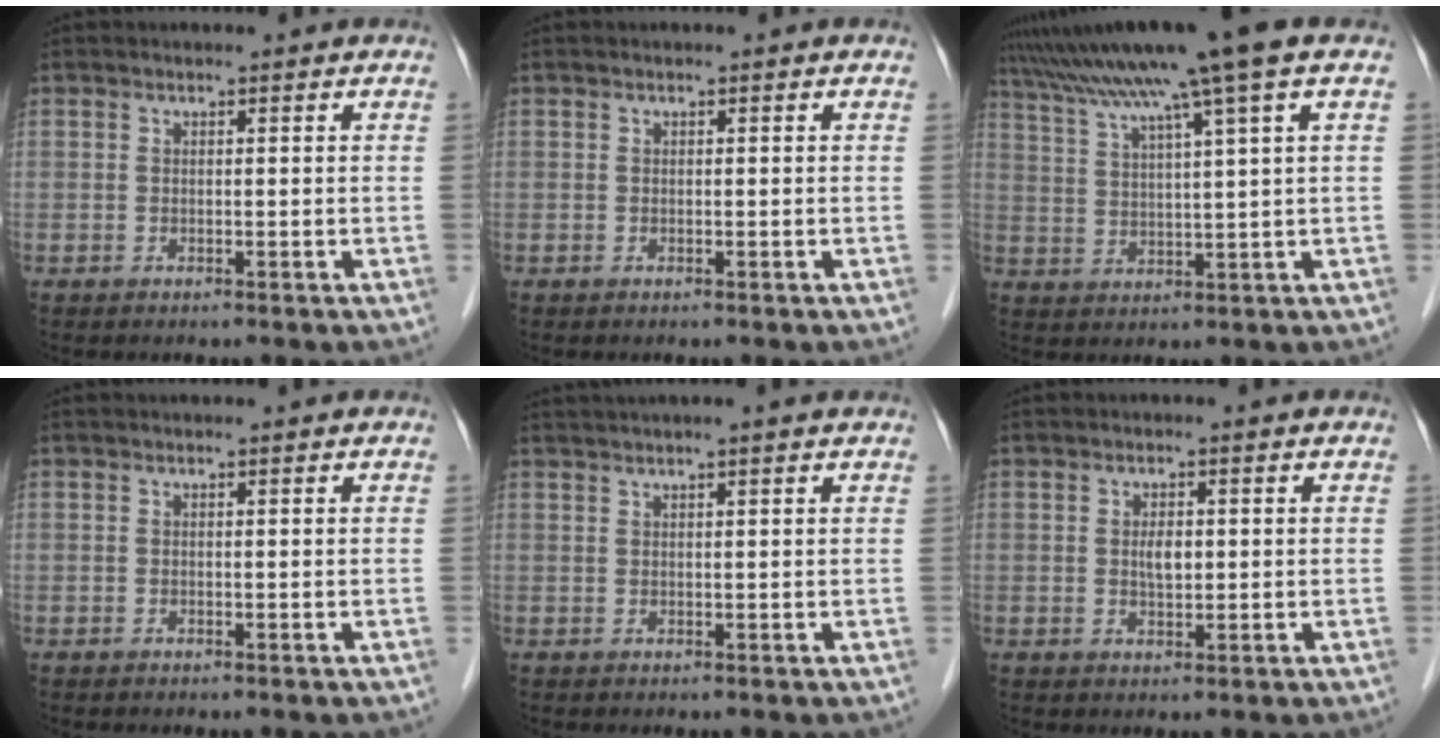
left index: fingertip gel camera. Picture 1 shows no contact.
{"total": 0.0}
{"total": 12.3, "force": [8.8, -2.0, 8.4], "torque": [-0.140, 0.021, 0.133]}
{"total": 0.0}
{"total": 4.8, "force": [3.9, -0.4, 2.8], "torque": [-0.042, 0.035, 0.063]}
{"total": 2.8, "force": [0.0, 1.6, 2.3], "torque": [-0.040, 0.004, 0.003]}